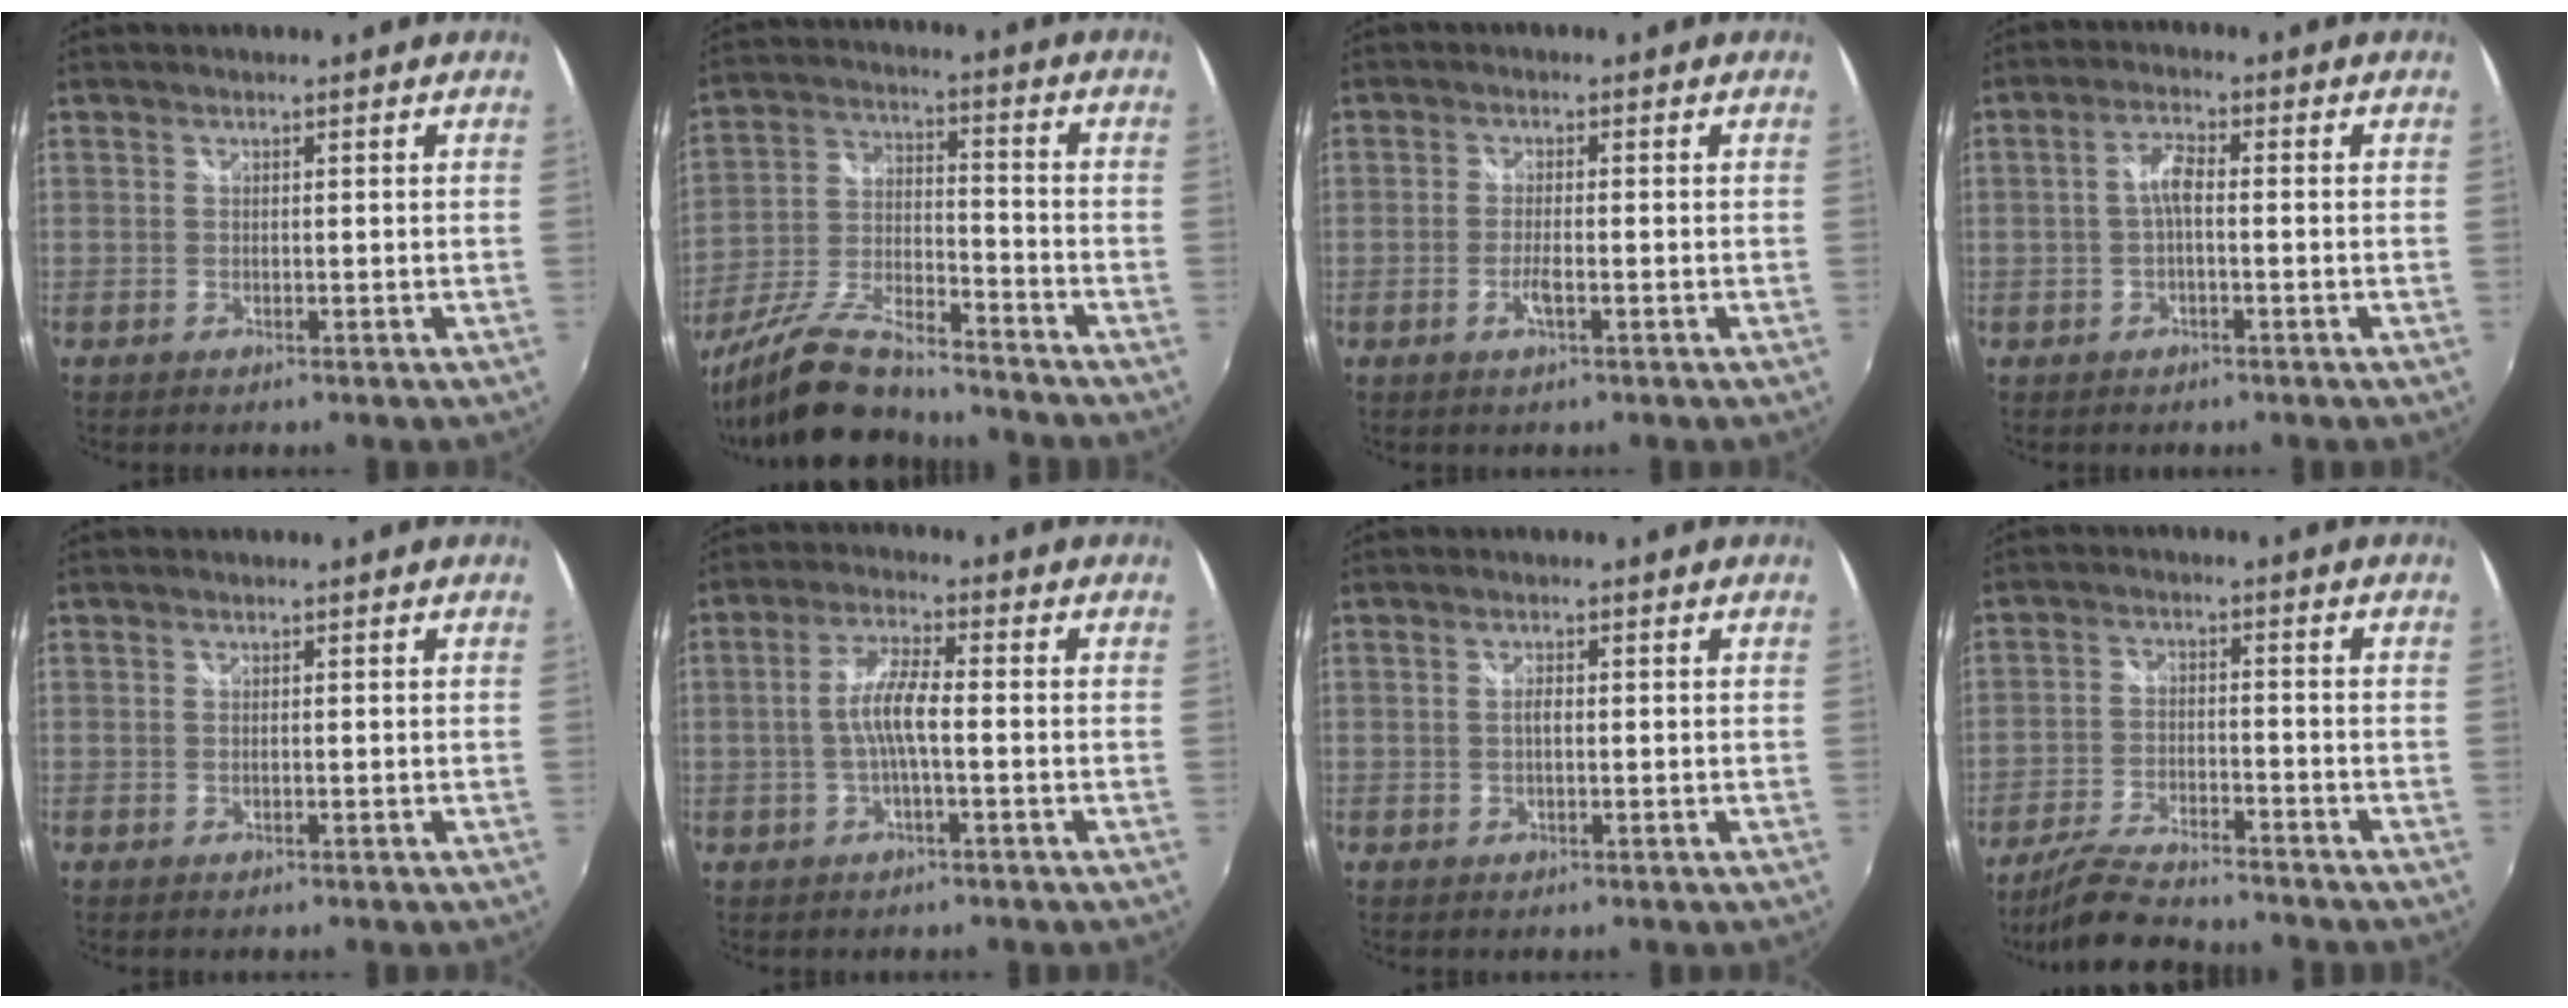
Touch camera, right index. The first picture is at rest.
{"total": 16.3, "force": [-14.0, 3.0, 7.7], "torque": [-0.172, -0.023, -0.257]}
{"total": 2.8, "force": [-1.2, 0.4, 2.4], "torque": [-0.051, -0.003, -0.024]}
{"total": 3.1, "force": [-0.6, 0.9, 2.9], "torque": [-0.061, 0.010, -0.013]}
{"total": 0.0}
{"total": 5.7, "force": [-1.0, 0.9, 5.6], "torque": [-0.114, 0.008, -0.018]}
{"total": 1.1, "force": [0.0, 0.5, 1.0], "torque": [-0.018, 0.002, -0.003]}
{"total": 10.8, "force": [-9.6, 1.7, 4.4], "torque": [-0.113, -0.018, -0.173]}